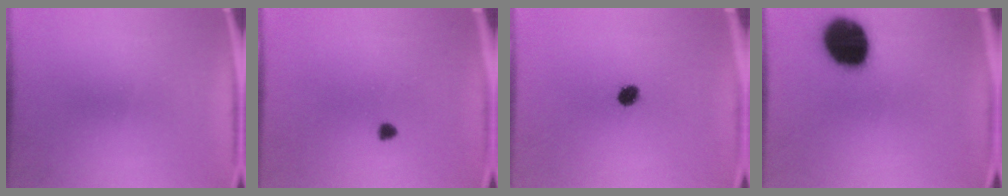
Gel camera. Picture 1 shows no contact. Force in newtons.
{"total": 1.2}
{"total": 3.5}
{"total": 19.8}